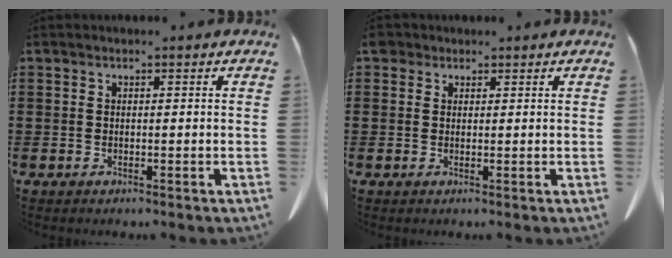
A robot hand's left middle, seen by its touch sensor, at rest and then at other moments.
{"total": 1.6, "force": [1.1, 1.1, 0.3], "torque": [-0.012, 0.007, 0.022]}